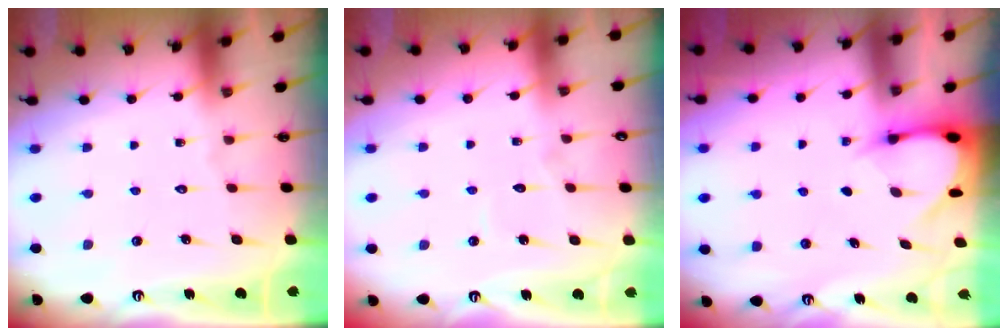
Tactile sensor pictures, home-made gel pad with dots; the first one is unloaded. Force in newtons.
{"total": 2.7, "press": 2.7, "slide": 0.2}
{"total": 3.6, "press": 3.6, "slide": 0.2}